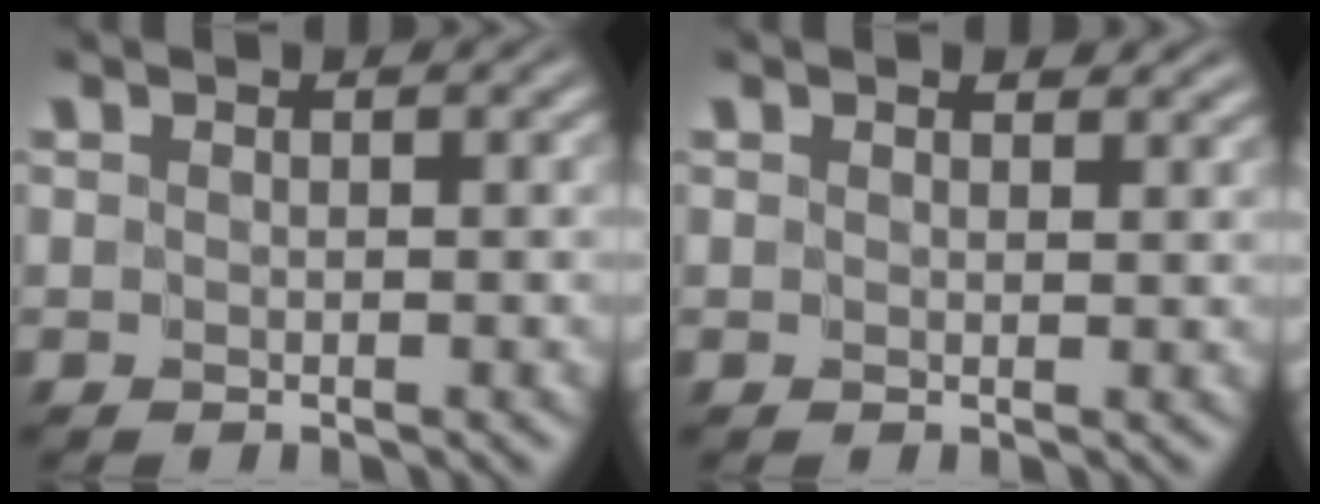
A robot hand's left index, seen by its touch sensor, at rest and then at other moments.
{"total": 1.8, "force": [1.4, 0.8, 0.9], "torque": [-0.008, 0.001, 0.018]}